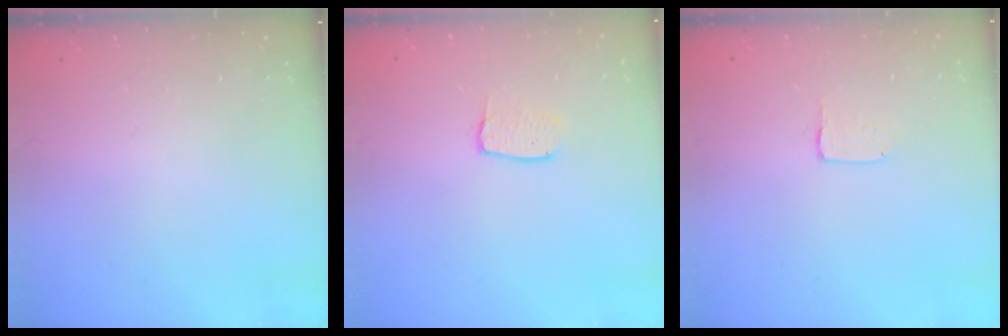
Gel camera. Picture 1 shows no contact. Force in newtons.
{"total": 4.3, "press": 4.3, "slide": 0.3}
{"total": 1.7, "press": 1.6, "slide": 0.1}